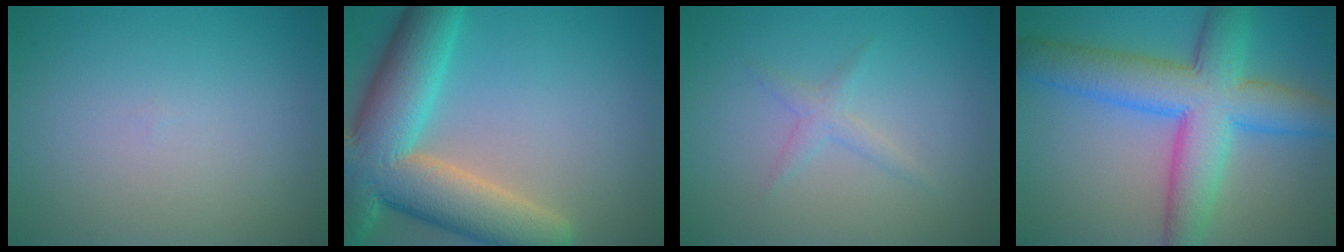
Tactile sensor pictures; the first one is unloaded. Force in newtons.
{"total": 12.3, "press": 12.2, "slide": 1.1}
{"total": 1.3, "press": 1.3, "slide": 0.0}
{"total": 9.5, "press": 9.5, "slide": 0.2}